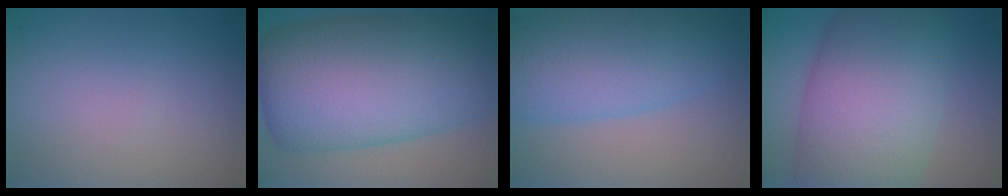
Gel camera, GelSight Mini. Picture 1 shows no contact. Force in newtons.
{"total": 15.1, "press": 15.1, "slide": 0.2}
{"total": 8.3, "press": 8.3, "slide": 0.1}
{"total": 13.4, "press": 13.4, "slide": 0.7}